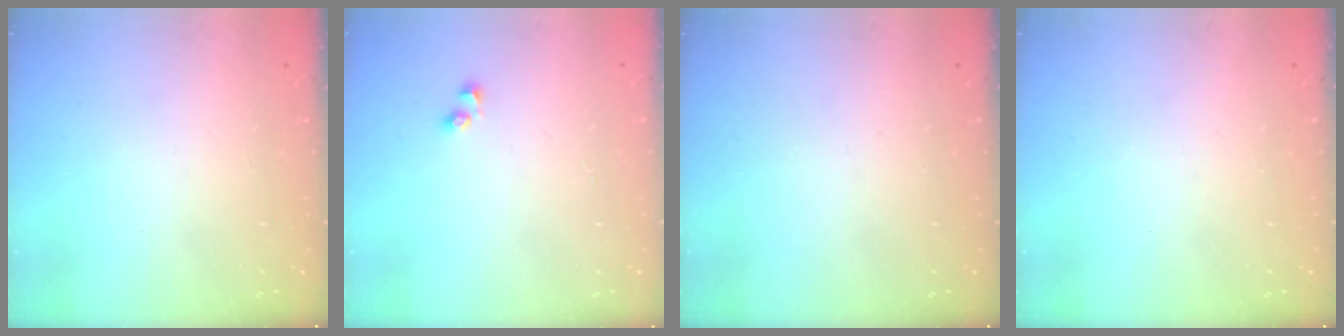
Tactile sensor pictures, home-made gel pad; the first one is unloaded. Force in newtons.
{"total": 2.5, "press": 2.2, "slide": 1.3}
{"total": 0.0}
{"total": 0.0}